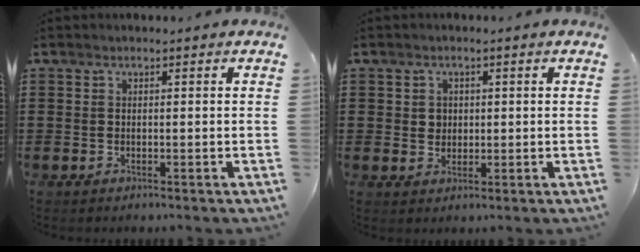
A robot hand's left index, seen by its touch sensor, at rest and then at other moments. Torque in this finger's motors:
{"motor_torque": [0.32, 0.23, 0.19, 0.01]}